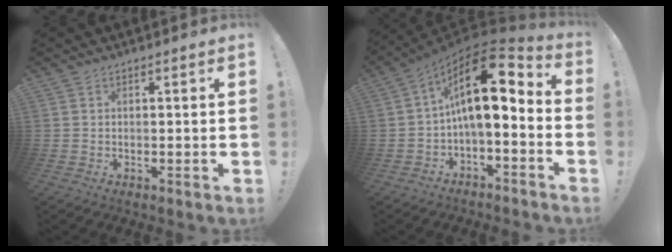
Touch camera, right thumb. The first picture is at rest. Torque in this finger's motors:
{"motor_torque": [1.98, 3.03, 1.53, -1.18, 0.62]}